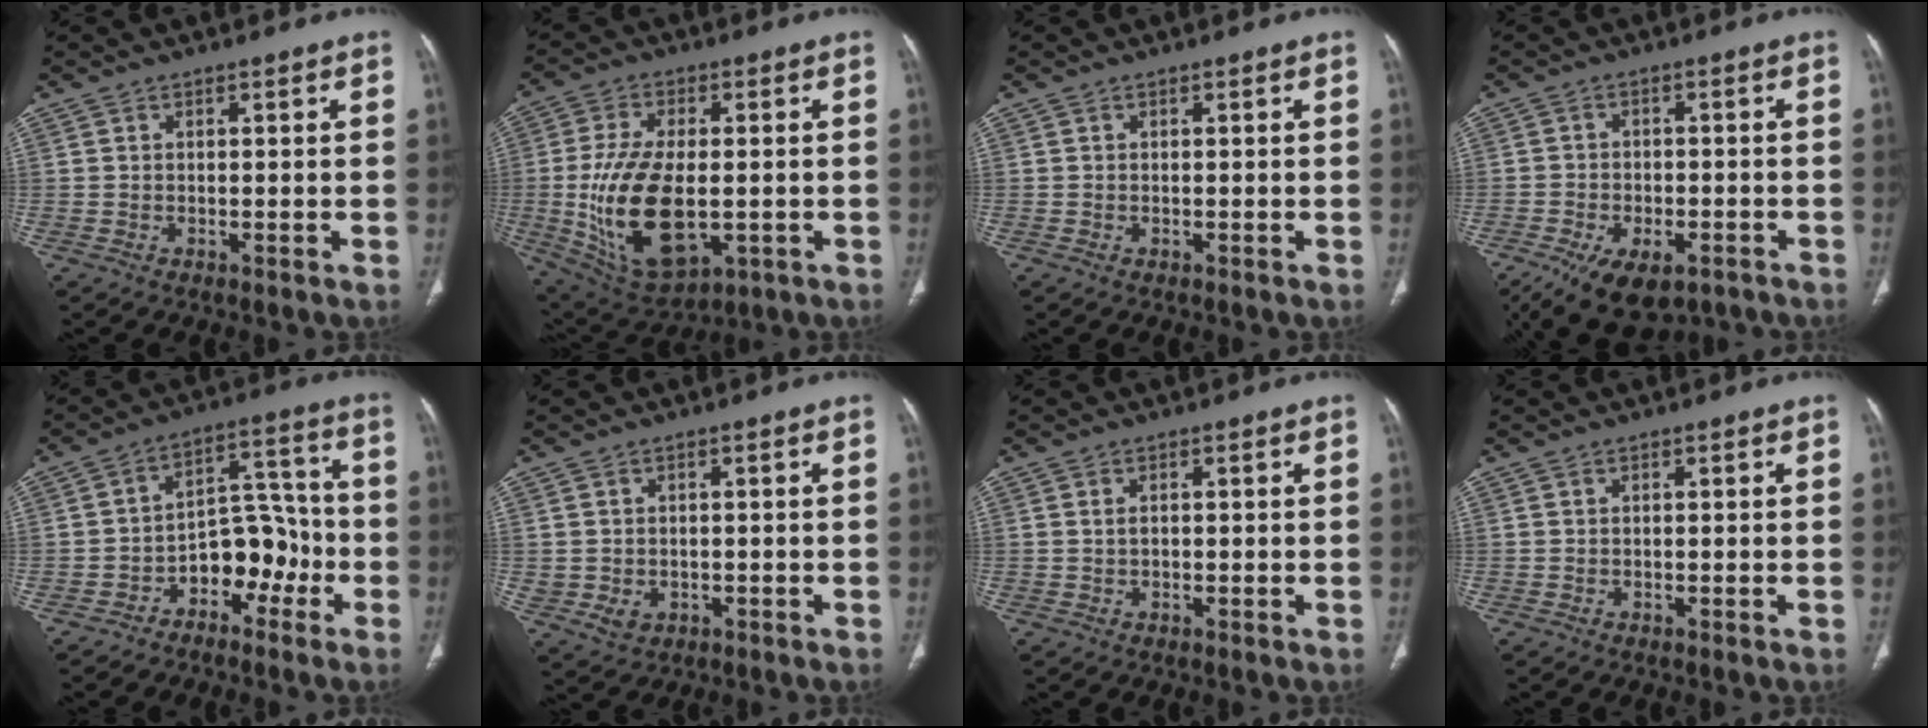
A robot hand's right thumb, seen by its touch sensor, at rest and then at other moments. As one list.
[{"total": 18.7, "force": [-2.4, 9.9, 15.7], "torque": [-0.294, -0.009, -0.020]}, {"total": 0.0}, {"total": 14.7, "force": [-8.9, 7.8, 8.7], "torque": [-0.167, 0.020, -0.132]}, {"total": 9.9, "force": [-4.5, 6.5, 6.0], "torque": [-0.046, 0.062, -0.073]}, {"total": 3.8, "force": [-0.8, 3.2, 1.9], "torque": [-0.025, 0.002, -0.001]}, {"total": 1.0, "force": [0.1, 0.6, 0.8], "torque": [-0.017, 0.003, 0.004]}, {"total": 0.0}]